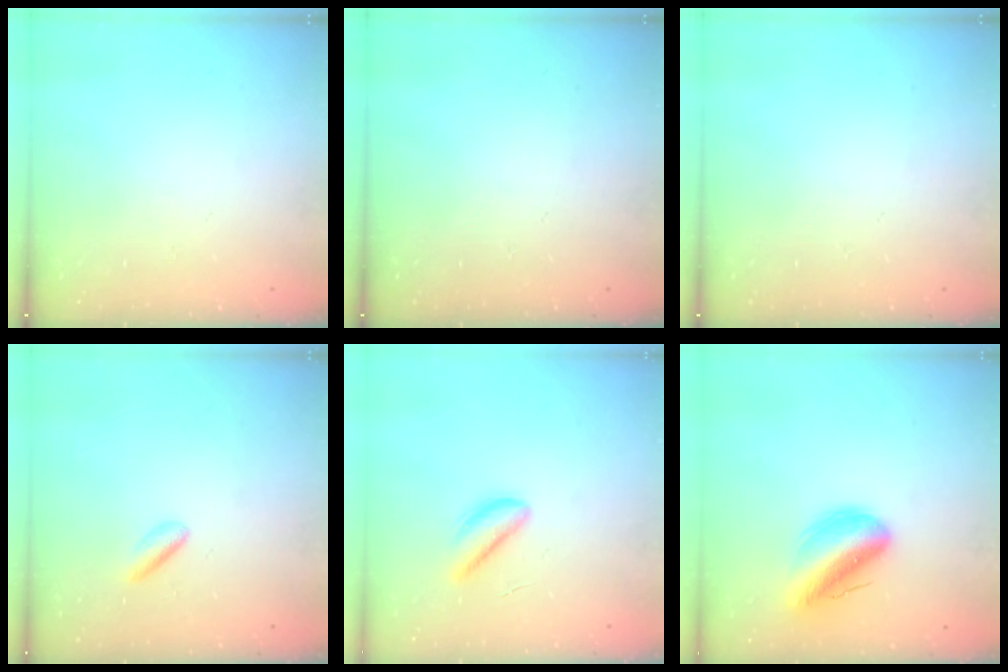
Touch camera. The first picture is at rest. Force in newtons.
{"total": 0.0}
{"total": 0.0}
{"total": 1.9, "press": 1.8, "slide": 0.7}
{"total": 4.3, "press": 4.3, "slide": 0.6}
{"total": 12.8, "press": 12.2, "slide": 3.8}